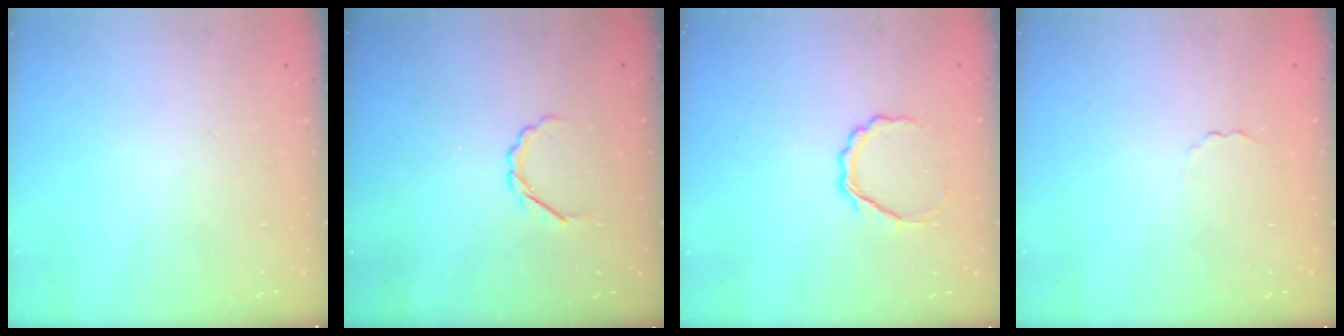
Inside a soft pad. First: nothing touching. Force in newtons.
{"total": 2.4, "press": 2.2, "slide": 0.8}
{"total": 4.8, "press": 4.7, "slide": 1.0}
{"total": 1.4, "press": 1.3, "slide": 0.4}